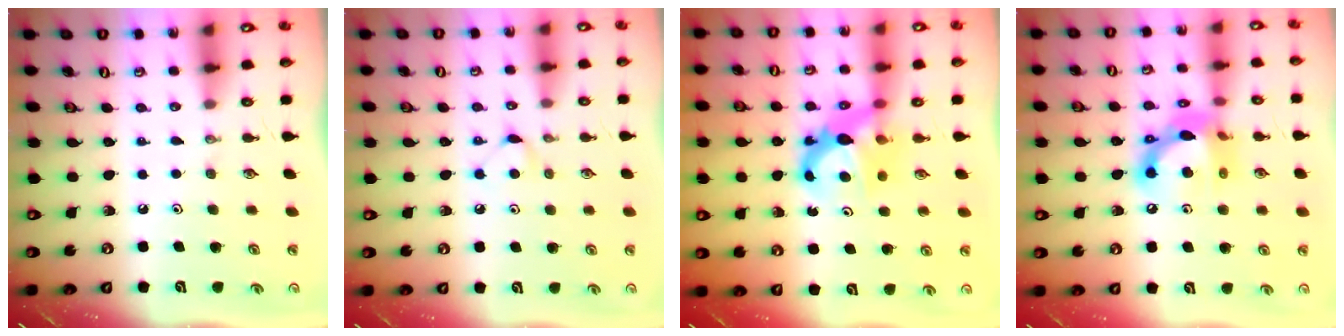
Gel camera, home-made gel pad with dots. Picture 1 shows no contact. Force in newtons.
{"total": 5.1, "press": 5.1, "slide": 0.7}
{"total": 7.4, "press": 7.4, "slide": 0.5}
{"total": 13.9, "press": 13.9, "slide": 0.8}